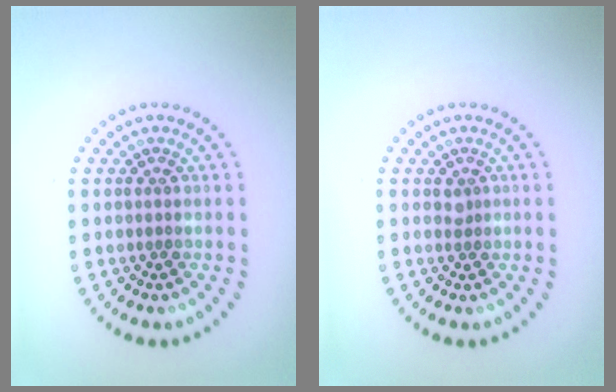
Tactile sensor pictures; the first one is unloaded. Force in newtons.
{"total": 0.7, "press": 0.5, "slide": 0.5}